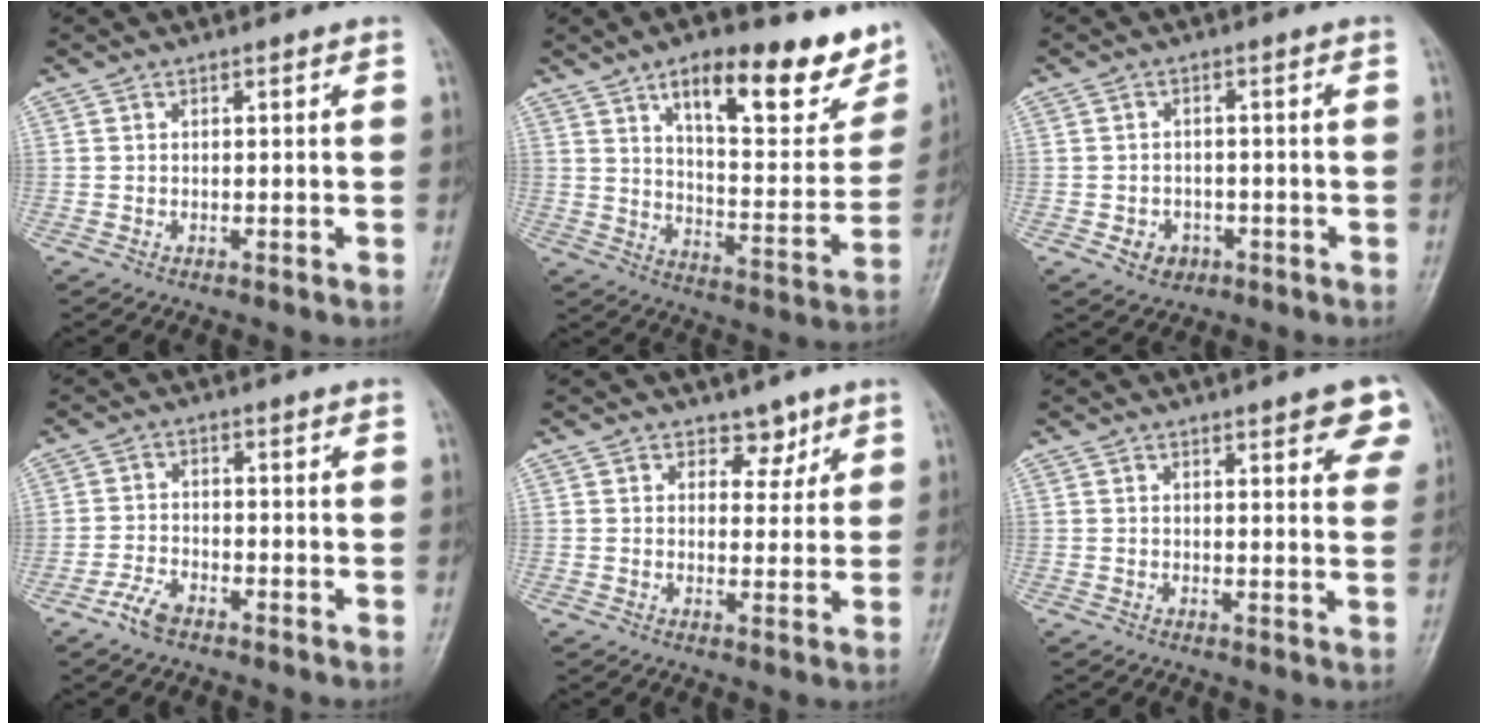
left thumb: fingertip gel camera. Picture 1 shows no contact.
{"total": 20.1, "force": [12.7, 7.7, 13.6], "torque": [-0.134, -0.060, 0.190]}
{"total": 3.8, "force": [-1.6, 3.1, 1.5], "torque": [-0.008, 0.011, -0.018]}
{"total": 3.7, "force": [-2.7, 1.5, 2.1], "torque": [-0.046, 0.012, -0.053]}
{"total": 3.8, "force": [2.5, 2.6, 1.2], "torque": [0.014, -0.014, 0.036]}
{"total": 7.5, "force": [4.3, 2.3, 5.7], "torque": [-0.041, -0.014, 0.047]}